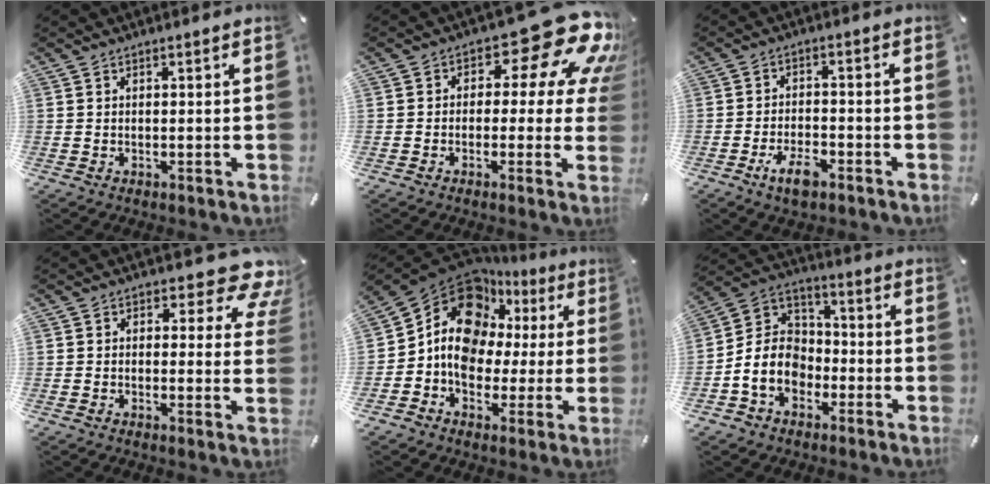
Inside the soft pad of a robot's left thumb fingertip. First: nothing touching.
{"total": 18.3, "force": [7.9, 8.4, 14.2], "torque": [-0.185, -0.048, 0.128]}
{"total": 6.2, "force": [-3.8, 2.7, 4.2], "torque": [-0.089, 0.013, -0.070]}
{"total": 9.5, "force": [5.4, 4.4, 6.4], "torque": [-0.072, -0.040, 0.087]}
{"total": 14.4, "force": [4.4, 11.5, 7.4], "torque": [-0.138, -0.035, 0.079]}
{"total": 10.5, "force": [-3.9, 8.6, 4.6], "torque": [-0.122, 0.017, -0.075]}